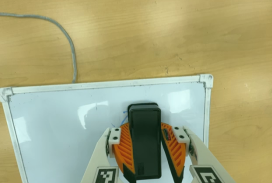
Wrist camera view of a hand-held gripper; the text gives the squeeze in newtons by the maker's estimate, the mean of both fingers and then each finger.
{"total": 16.9, "left": 19.3, "right": 14.6}